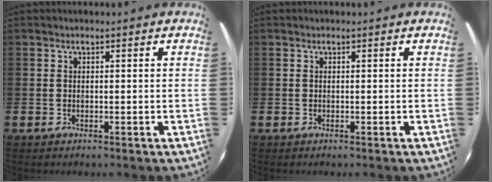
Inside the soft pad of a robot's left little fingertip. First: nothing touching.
{"total": 0.0}